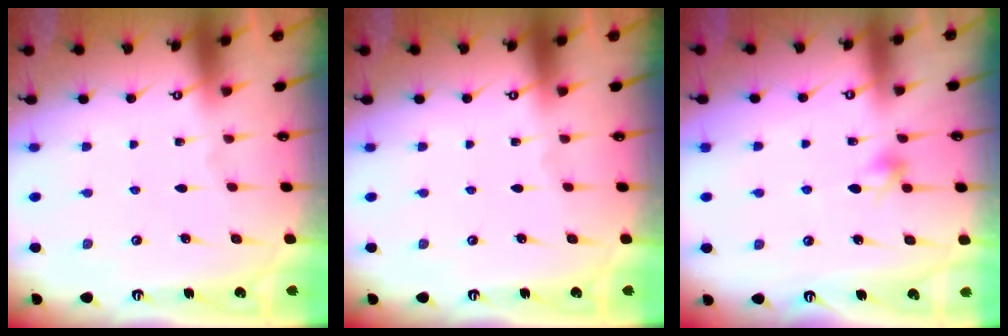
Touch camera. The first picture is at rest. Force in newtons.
{"total": 0.0}
{"total": 6.6, "press": 6.4, "slide": 1.4}